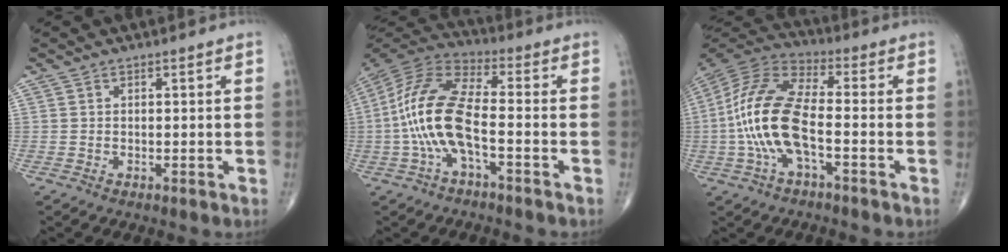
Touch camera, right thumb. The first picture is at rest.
{"total": 14.2, "force": [-2.9, 5.0, 13.0], "torque": [-0.287, 0.038, -0.064]}
{"total": 15.5, "force": [-3.0, 6.0, 14.0], "torque": [-0.307, 0.034, -0.064]}